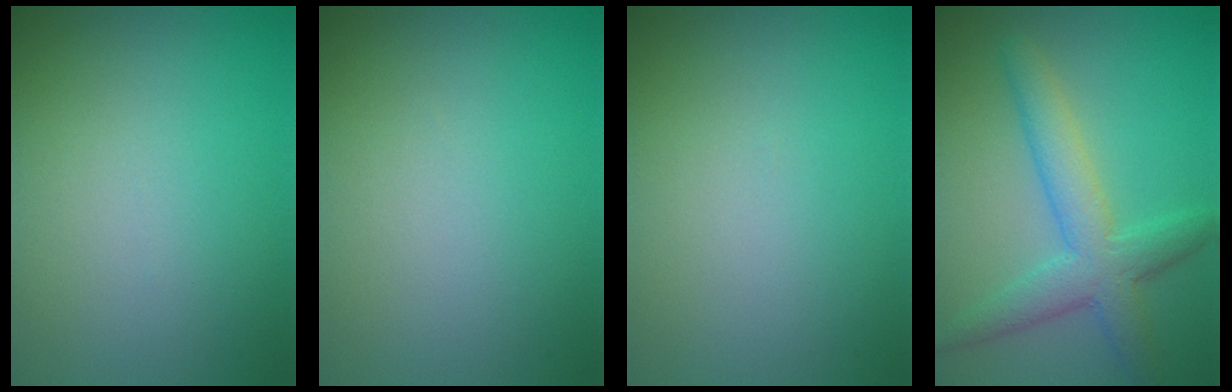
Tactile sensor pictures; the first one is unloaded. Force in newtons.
{"total": 0.0}
{"total": 0.0}
{"total": 4.7, "press": 4.7, "slide": 0.1}